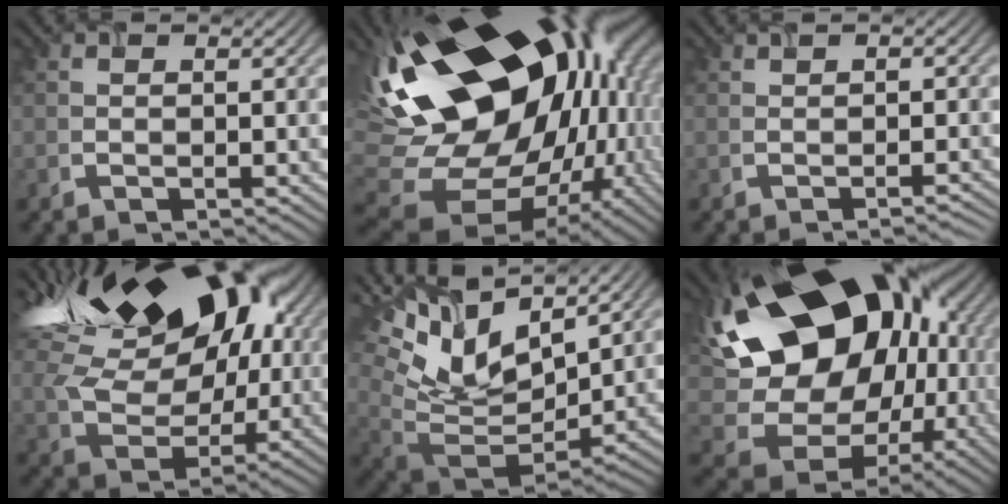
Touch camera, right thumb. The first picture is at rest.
{"total": 23.9, "force": [3.3, 15.4, 18.1], "torque": [-0.347, -0.055, 0.067]}
{"total": 1.6, "force": [-0.6, 0.2, 1.5], "torque": [-0.016, 0.005, -0.009]}
{"total": 20.6, "force": [7.9, 13.6, 13.3], "torque": [-0.264, 0.055, 0.145]}
{"total": 14.2, "force": [7.6, 6.8, 10.0], "torque": [-0.215, 0.008, 0.146]}
{"total": 23.3, "force": [4.3, 17.0, 15.4], "torque": [-0.304, 0.007, 0.093]}